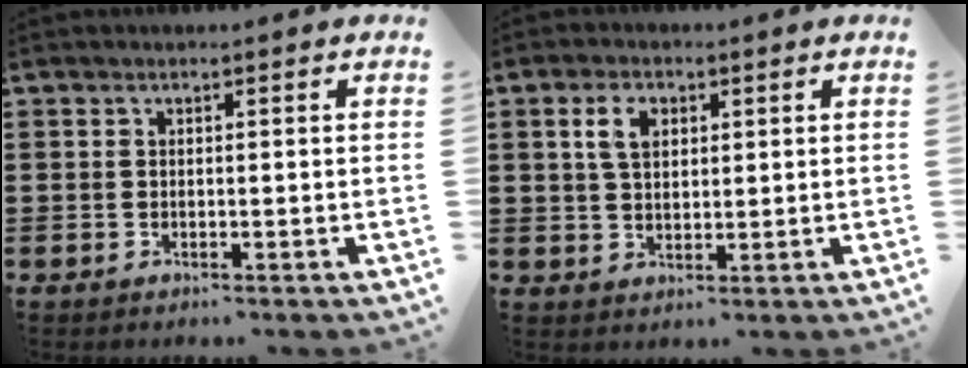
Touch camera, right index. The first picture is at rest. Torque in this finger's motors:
{"motor_torque": [1.37, 0.77, 0.45, 0.06]}